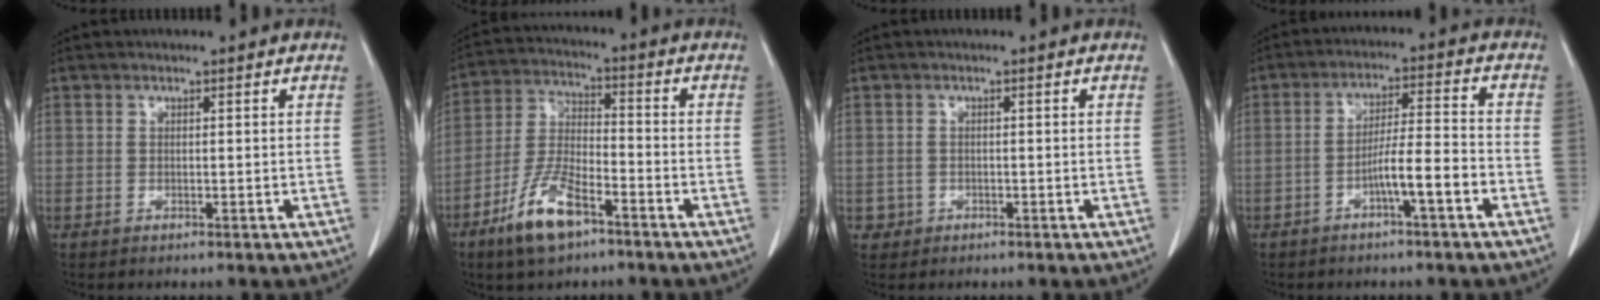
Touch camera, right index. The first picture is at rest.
{"total": 10.3, "force": [-6.3, 3.3, 7.5], "torque": [-0.161, -0.006, -0.119]}
{"total": 1.6, "force": [-0.5, 1.5, -0.1], "torque": [0.006, 0.008, -0.009]}
{"total": 6.6, "force": [-3.1, 0.1, 5.8], "torque": [-0.098, 0.014, -0.051]}